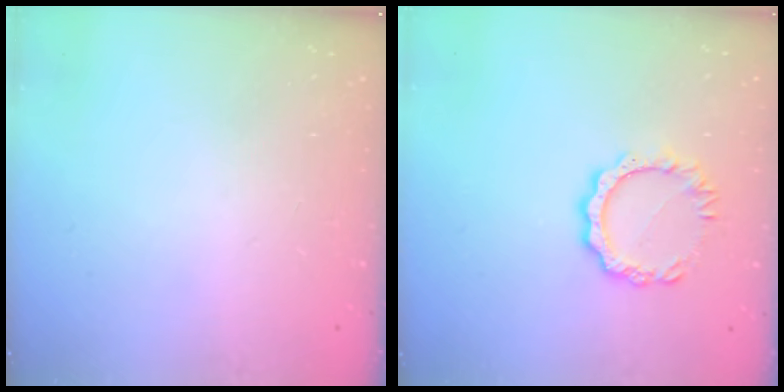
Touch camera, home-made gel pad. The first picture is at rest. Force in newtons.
{"total": 8.5, "press": 8.4, "slide": 0.8}